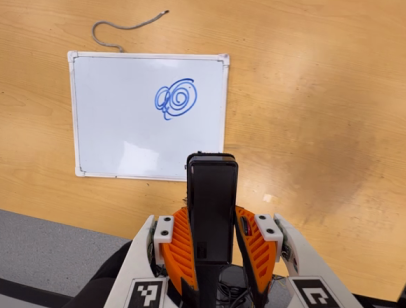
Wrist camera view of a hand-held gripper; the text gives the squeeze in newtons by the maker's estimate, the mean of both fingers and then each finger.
{"total": 5.1, "left": 3.4, "right": 6.7}